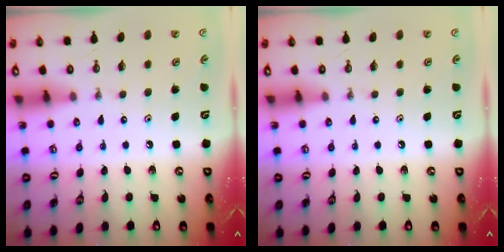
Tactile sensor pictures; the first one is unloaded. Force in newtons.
{"total": 0.0}